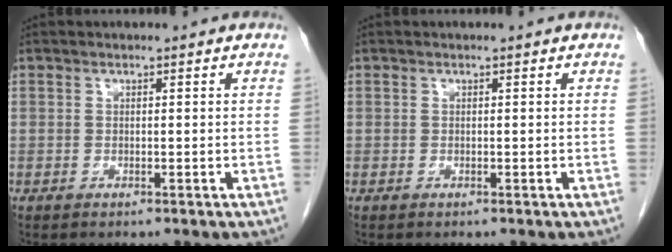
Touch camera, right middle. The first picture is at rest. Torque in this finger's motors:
{"motor_torque": [-0.27, 0.04, -0.04, -0.01]}